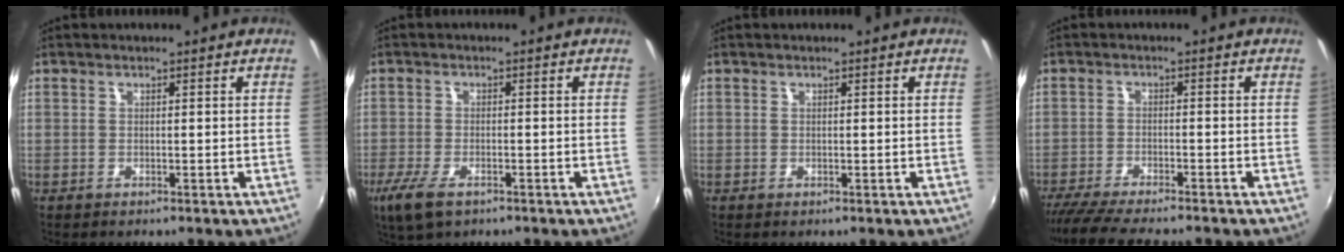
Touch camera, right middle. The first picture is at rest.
{"total": 6.3, "force": [-3.9, 2.5, 4.3], "torque": [-0.107, -0.020, -0.072]}
{"total": 0.0}
{"total": 11.0, "force": [-9.8, 0.8, 5.0], "torque": [-0.117, -0.029, -0.162]}